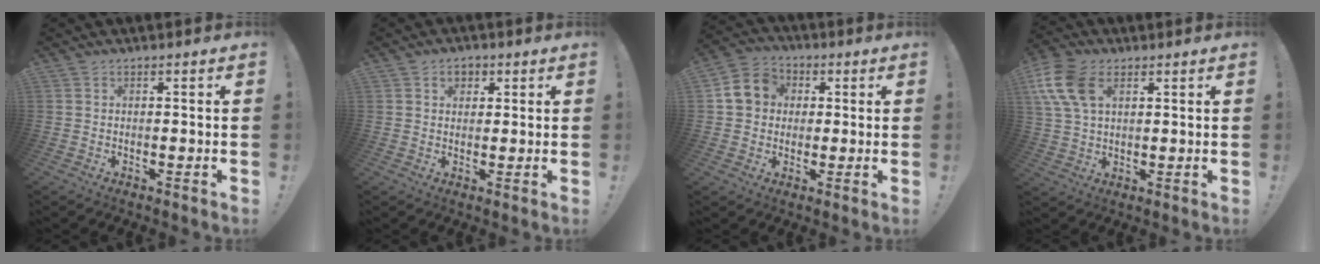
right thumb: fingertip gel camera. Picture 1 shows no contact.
{"total": 3.5, "force": [1.4, 2.8, 1.6], "torque": [-0.014, -0.002, 0.022]}
{"total": 10.3, "force": [1.8, 9.2, 4.3], "torque": [-0.060, 0.014, 0.042]}
{"total": 12.6, "force": [4.5, 8.3, 8.4], "torque": [-0.175, -0.004, 0.088]}